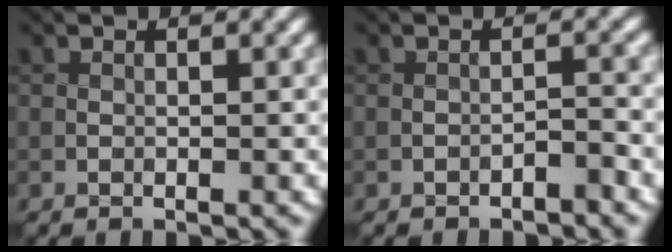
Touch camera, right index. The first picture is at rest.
{"total": 1.1, "force": [-1.0, 0.1, 0.5], "torque": [-0.006, 0.006, -0.015]}